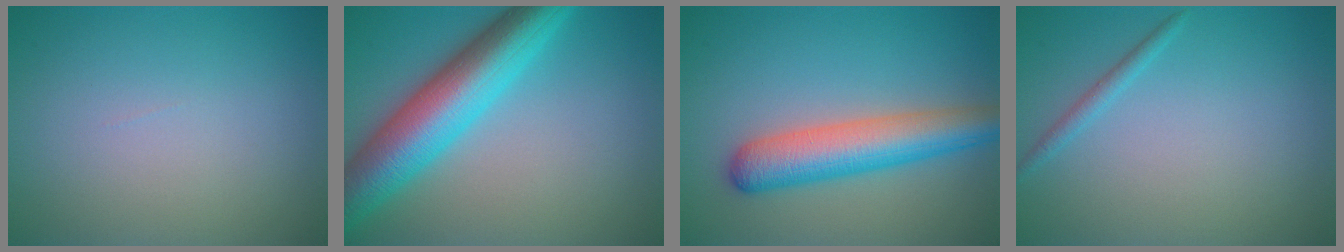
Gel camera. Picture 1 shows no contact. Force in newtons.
{"total": 9.4, "press": 9.4, "slide": 0.1}
{"total": 6.3, "press": 6.3, "slide": 0.3}
{"total": 1.1, "press": 1.1, "slide": 0.0}